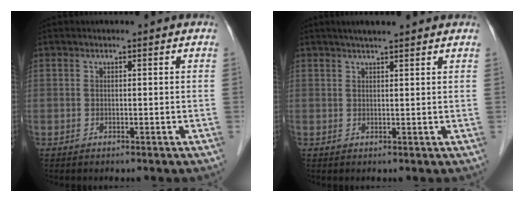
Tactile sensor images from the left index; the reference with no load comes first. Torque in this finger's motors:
{"motor_torque": [-0.17, -0.21, 0.05, 0.01]}